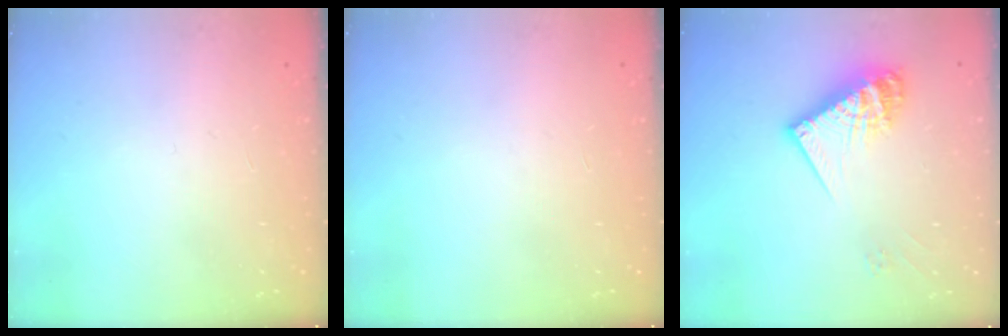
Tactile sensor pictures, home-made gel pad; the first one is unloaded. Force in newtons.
{"total": 0.0}
{"total": 13.2, "press": 13.2, "slide": 1.1}